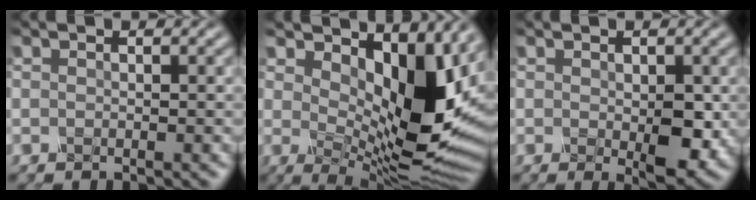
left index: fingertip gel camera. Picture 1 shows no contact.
{"total": 11.4, "force": [2.4, 5.4, 9.7], "torque": [-0.153, -0.018, 0.055]}
{"total": 3.3, "force": [-0.6, 1.3, 2.9], "torque": [-0.063, -0.008, 0.001]}